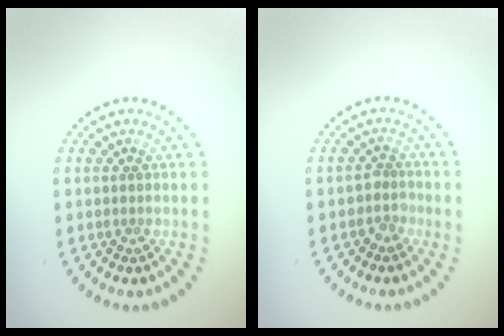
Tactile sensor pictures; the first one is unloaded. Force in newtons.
{"total": 1.4, "press": 1.1, "slide": 0.9}